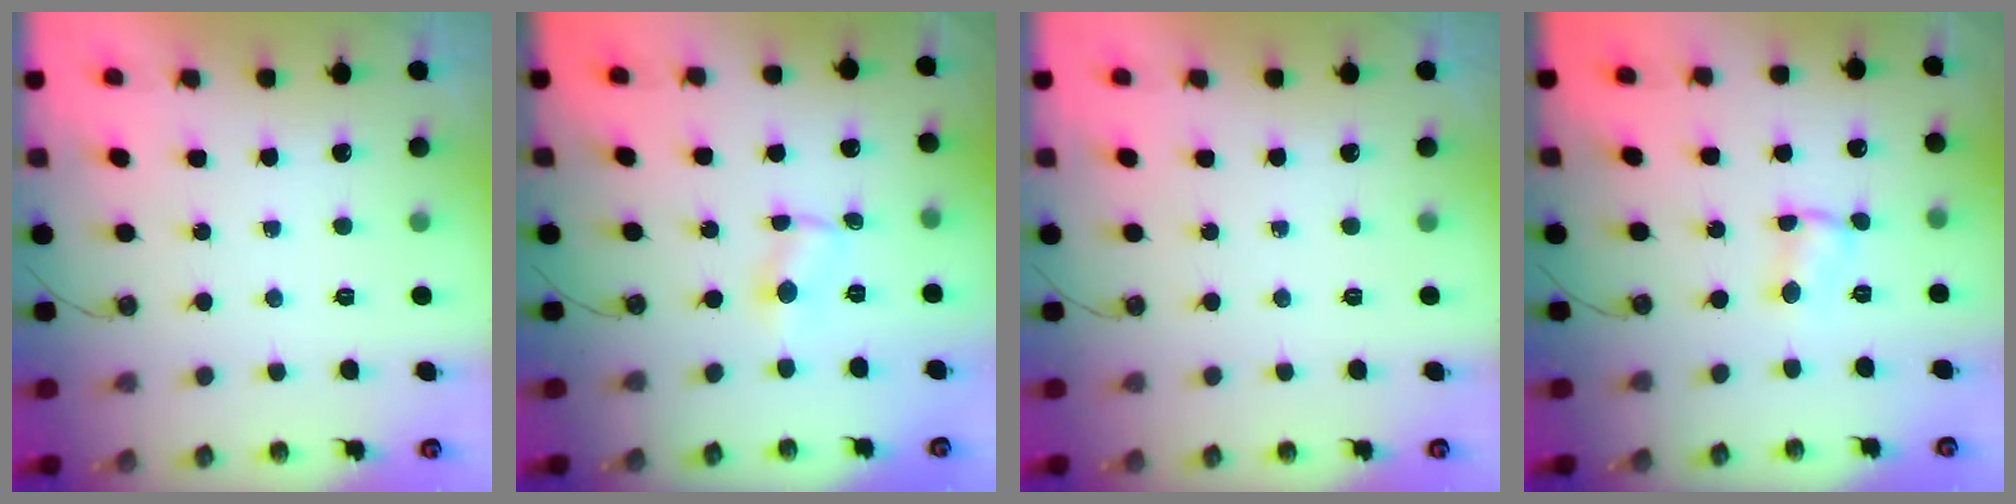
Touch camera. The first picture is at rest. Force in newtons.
{"total": 1.0, "press": 0.9, "slide": 0.1}
{"total": 0.0}
{"total": 2.5, "press": 2.5, "slide": 0.1}